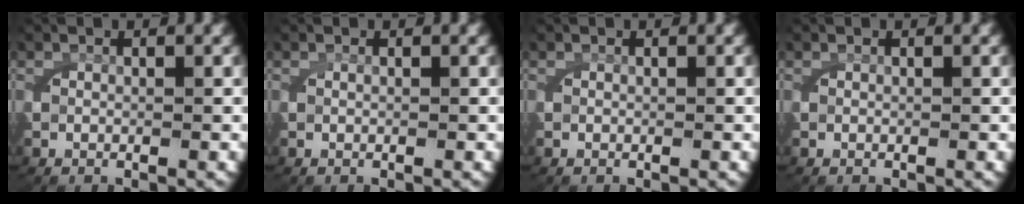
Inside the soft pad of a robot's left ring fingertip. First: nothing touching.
{"total": 0.0}
{"total": 0.0}
{"total": 0.0}